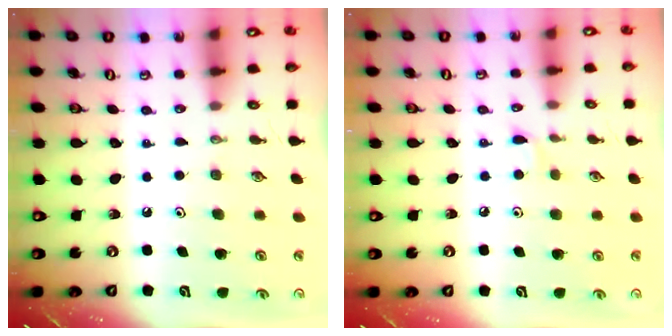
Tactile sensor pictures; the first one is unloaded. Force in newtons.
{"total": 4.7, "press": 4.6, "slide": 0.6}